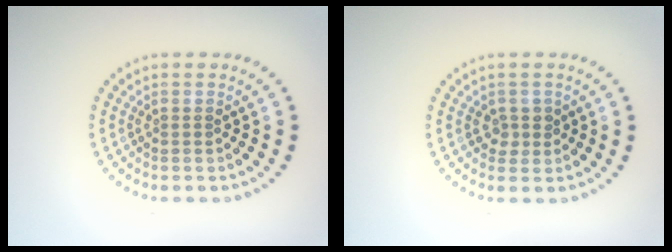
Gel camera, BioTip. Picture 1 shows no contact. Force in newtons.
{"total": 1.4, "press": 1.3, "slide": 0.5}